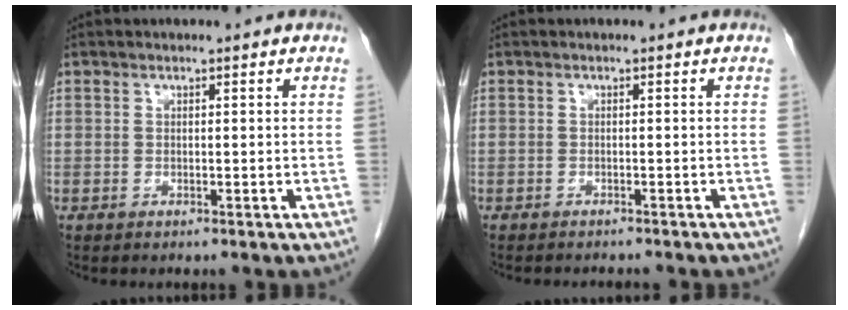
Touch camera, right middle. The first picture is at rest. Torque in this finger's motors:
{"motor_torque": [0.05, -0.02, 0.00, 0.01]}